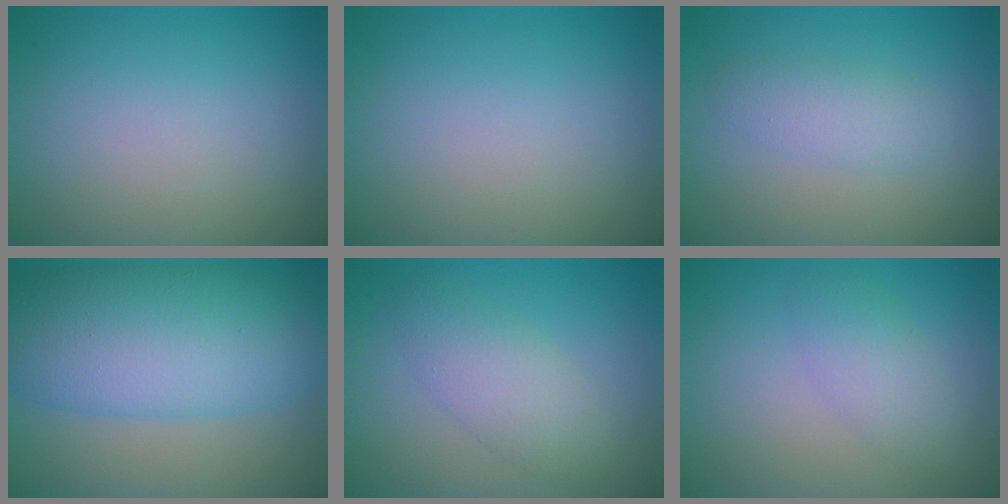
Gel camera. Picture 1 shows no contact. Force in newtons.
{"total": 0.0}
{"total": 2.3, "press": 2.3, "slide": 0.1}
{"total": 10.6, "press": 10.6, "slide": 0.2}
{"total": 3.3, "press": 3.3, "slide": 0.1}
{"total": 2.5, "press": 2.5, "slide": 0.1}